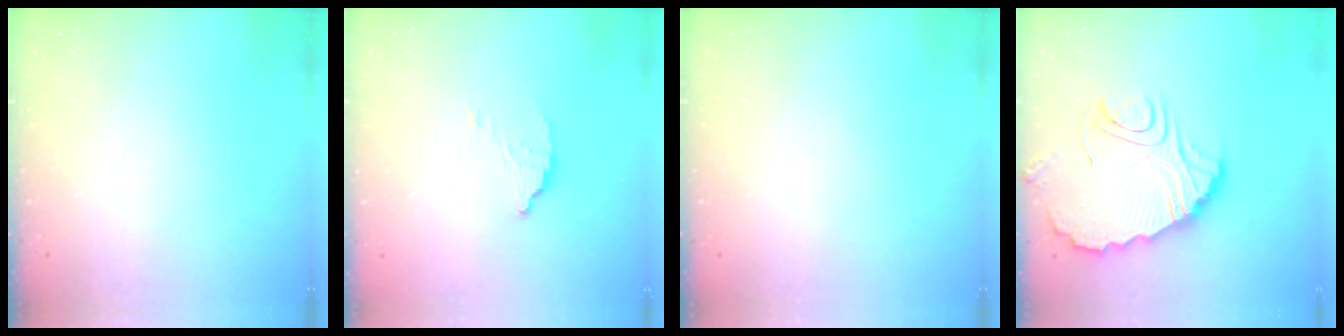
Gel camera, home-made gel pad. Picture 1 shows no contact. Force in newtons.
{"total": 2.9, "press": 2.9, "slide": 0.0}
{"total": 0.0}
{"total": 11.0, "press": 11.0, "slide": 1.0}